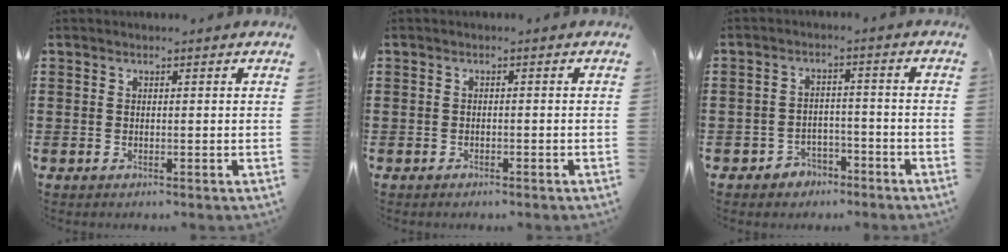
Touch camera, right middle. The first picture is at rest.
{"total": 0.7, "force": [-0.6, 0.3, 0.1], "torque": [-0.003, 0.000, -0.014]}
{"total": 3.1, "force": [-2.7, 1.4, 0.2], "torque": [-0.012, 0.005, -0.059]}